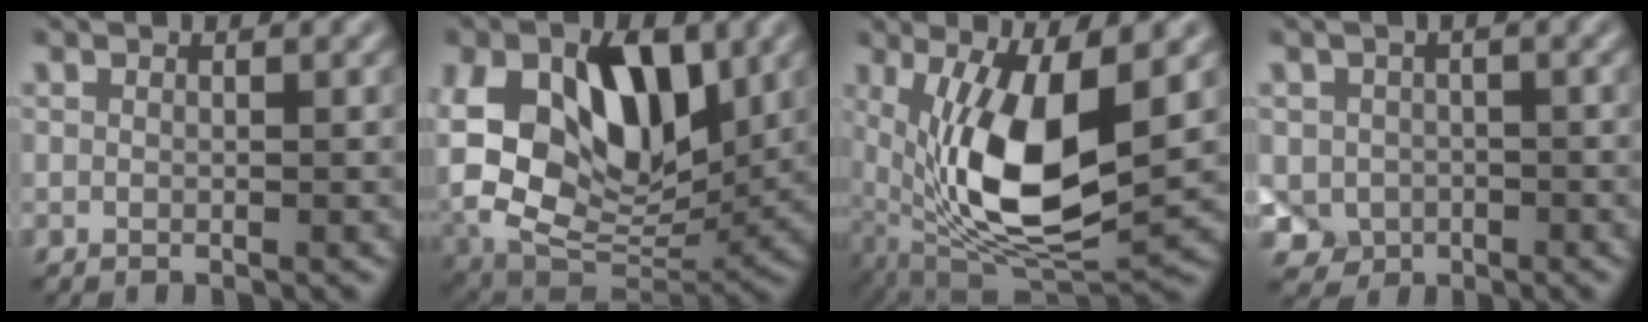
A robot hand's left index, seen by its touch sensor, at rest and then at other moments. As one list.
[{"total": 14.7, "force": [2.5, 9.9, 10.5], "torque": [-0.188, -0.006, 0.061]}, {"total": 11.4, "force": [0.7, 4.4, 10.4], "torque": [-0.196, -0.021, 0.020]}, {"total": 3.1, "force": [-1.0, 2.6, 1.2], "torque": [-0.020, -0.011, -0.017]}]